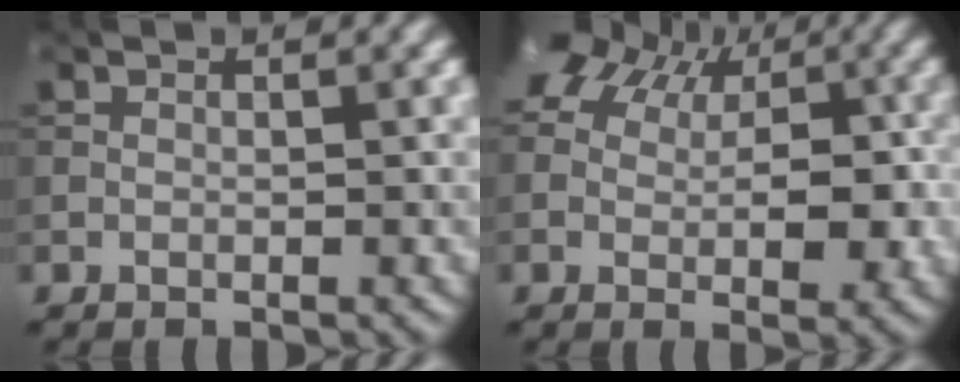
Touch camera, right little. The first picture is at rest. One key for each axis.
{"total": 9.6, "fx": 2.2, "fy": 6.6, "fz": 6.7, "tx": -0.086, "ty": 0.010, "tz": 0.036}